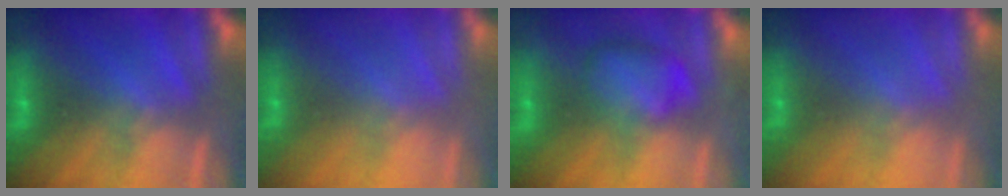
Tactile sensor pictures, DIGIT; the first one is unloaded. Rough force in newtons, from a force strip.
{"total": 2.7}
{"total": 2.4}
{"total": 2.7}